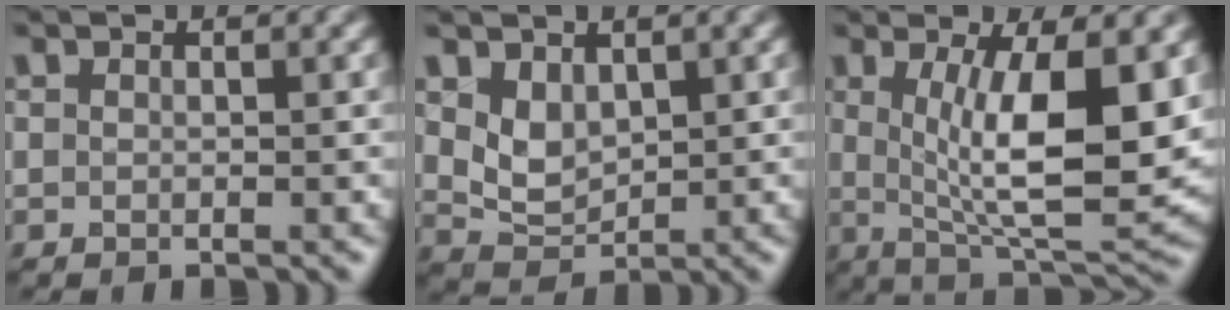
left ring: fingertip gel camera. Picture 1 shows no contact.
{"total": 2.7, "force": [1.2, 1.9, 1.6], "torque": [-0.034, -0.008, 0.031]}
{"total": 10.1, "force": [1.3, 3.0, 9.5], "torque": [-0.151, -0.018, 0.030]}